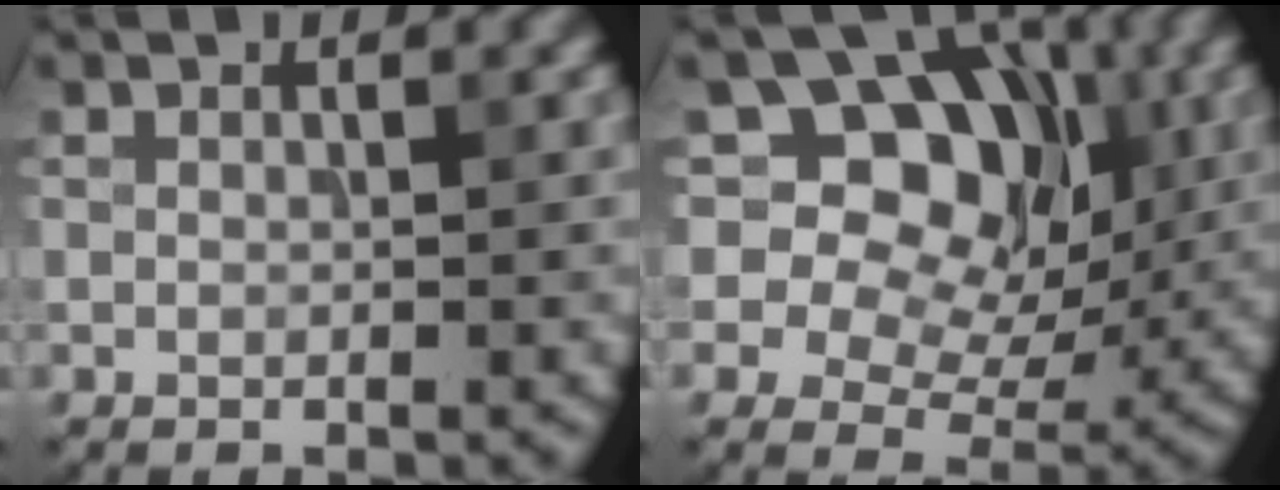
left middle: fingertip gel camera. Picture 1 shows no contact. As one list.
[{"total": 13.0, "force": [5.2, 9.3, 7.3], "torque": [-0.097, 0.036, 0.053]}]